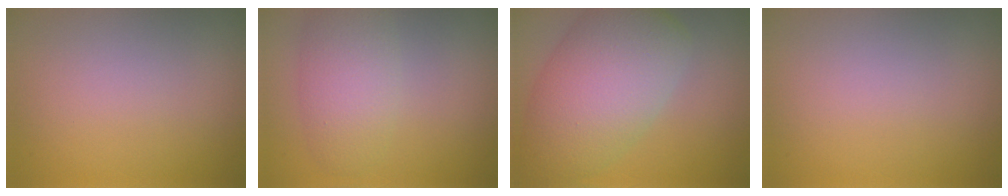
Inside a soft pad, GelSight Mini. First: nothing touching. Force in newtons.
{"total": 4.2, "press": 4.2, "slide": 0.1}
{"total": 9.2, "press": 9.2, "slide": 0.2}
{"total": 0.0}